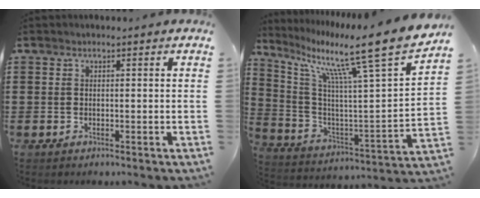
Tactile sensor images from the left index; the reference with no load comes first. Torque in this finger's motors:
{"motor_torque": [1.11, -1.03, 0.92, 0.21]}